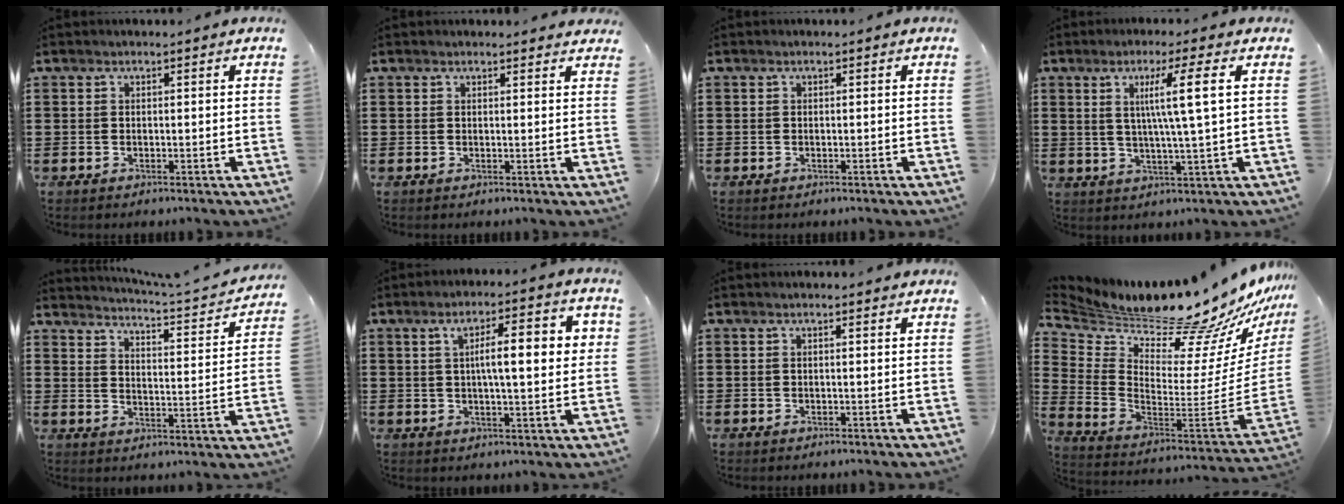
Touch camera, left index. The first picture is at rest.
{"total": 1.2, "force": [1.2, 0.3, 0.0], "torque": [0.004, -0.001, 0.021]}
{"total": 0.0}
{"total": 7.6, "force": [2.0, -0.6, 7.3], "torque": [-0.145, -0.002, 0.026]}
{"total": 2.9, "force": [2.8, -0.6, 0.6], "torque": [-0.026, -0.036, 0.035]}
{"total": 8.0, "force": [1.6, 2.0, 7.6], "torque": [-0.132, 0.002, 0.019]}
{"total": 0.6, "force": [0.5, 0.0, 0.3], "torque": [-0.008, -0.001, 0.010]}
{"total": 12.7, "force": [11.9, 1.2, 4.4], "torque": [-0.095, -0.115, 0.185]}